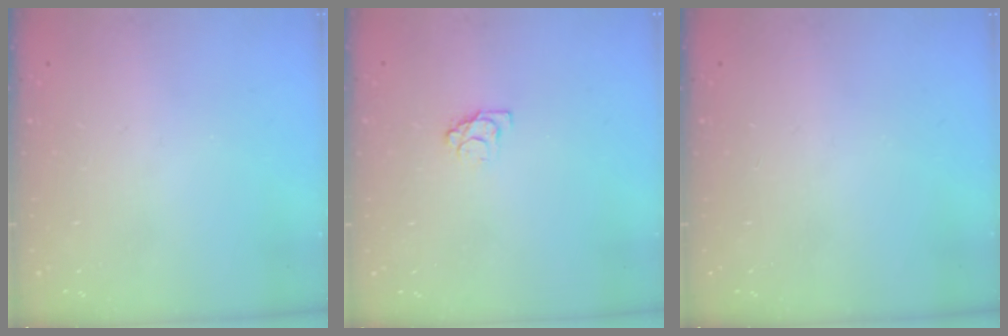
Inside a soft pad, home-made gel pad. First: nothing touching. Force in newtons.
{"total": 3.6, "press": 3.6, "slide": 0.4}
{"total": 0.0}